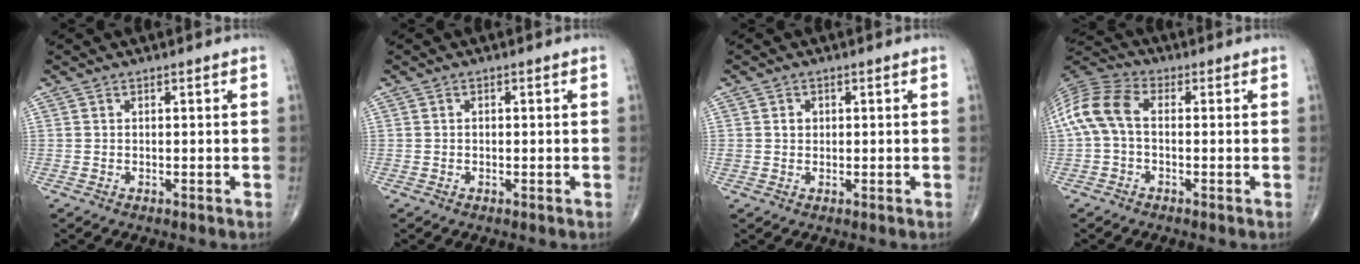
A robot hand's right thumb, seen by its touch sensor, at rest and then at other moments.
{"total": 0.6, "force": [0.0, 0.4, 0.4], "torque": [-0.007, 0.001, 0.001]}
{"total": 1.8, "force": [0.4, 1.5, 0.8], "torque": [-0.005, 0.000, 0.008]}
{"total": 9.7, "force": [-0.1, 5.9, 7.8], "torque": [-0.172, 0.027, -0.012]}